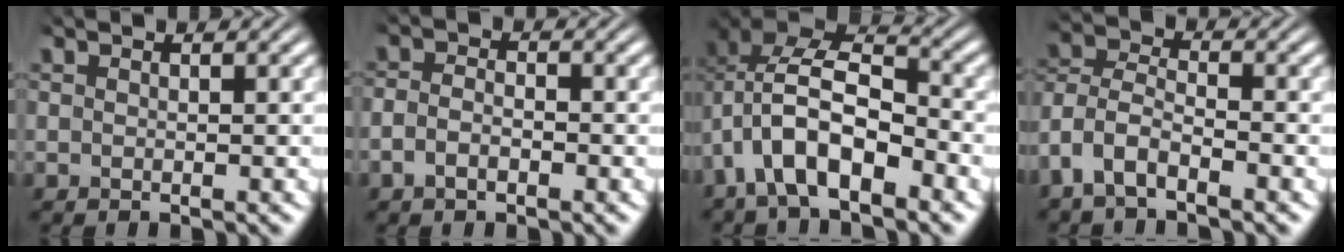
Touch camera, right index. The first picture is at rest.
{"total": 2.1, "force": [-1.3, 1.1, 1.2], "torque": [-0.029, -0.002, -0.024]}
{"total": 9.2, "force": [-0.2, 7.1, 5.8], "torque": [-0.120, -0.012, -0.018]}
{"total": 6.3, "force": [-2.0, 5.4, 2.5], "torque": [-0.090, -0.020, -0.040]}